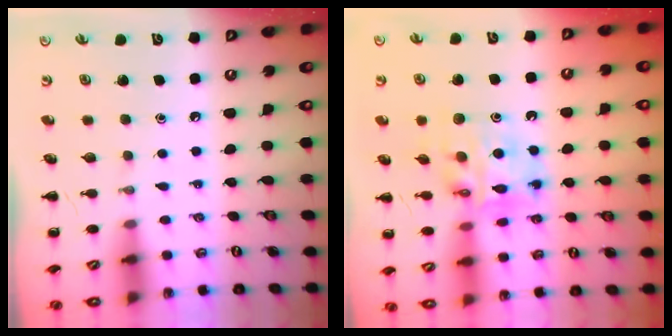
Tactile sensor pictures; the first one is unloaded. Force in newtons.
{"total": 11.3, "press": 11.0, "slide": 2.7}